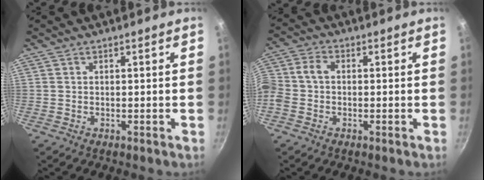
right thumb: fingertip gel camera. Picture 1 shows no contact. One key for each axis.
{"total": 6.7, "fx": -0.9, "fy": 5.0, "fz": 4.3, "tx": -0.100, "ty": 0.026, "tz": -0.035}